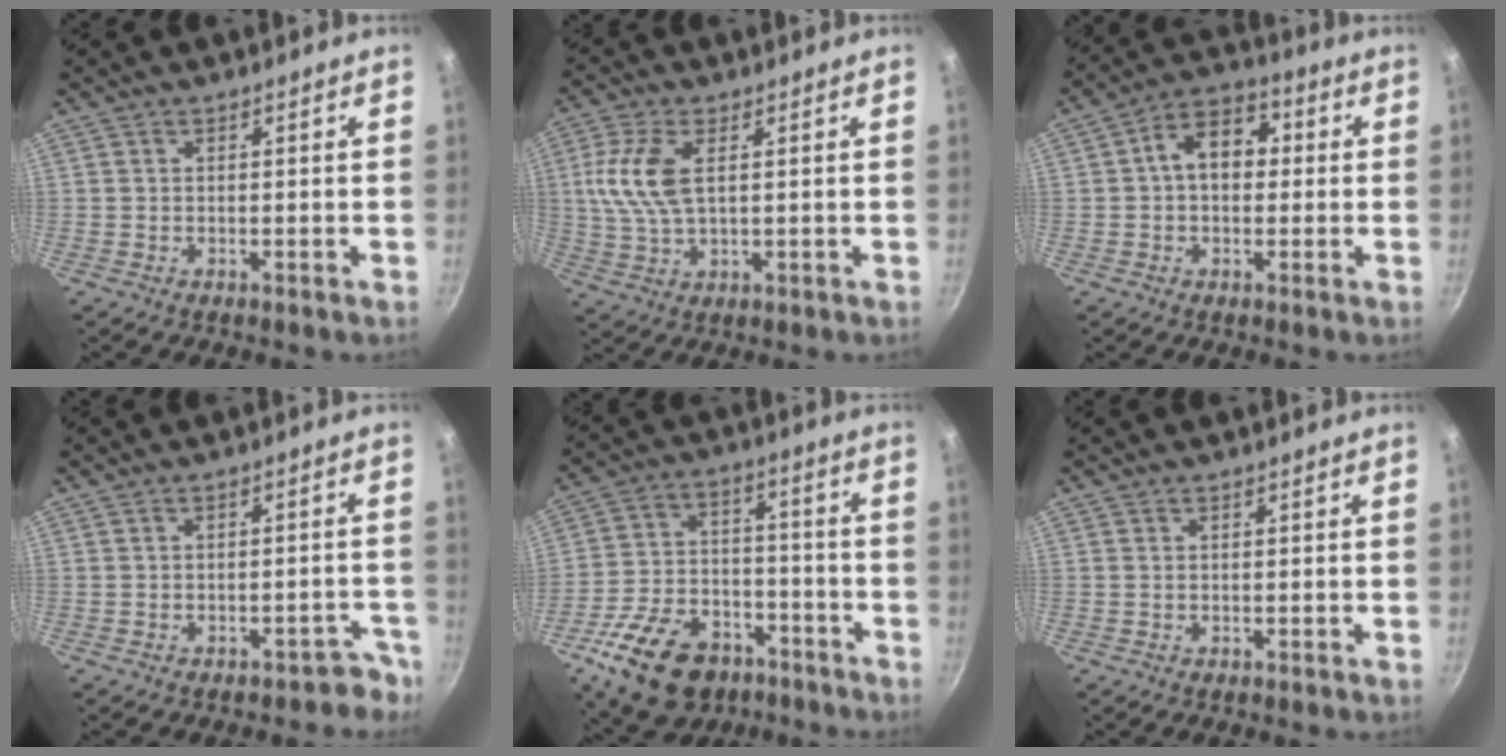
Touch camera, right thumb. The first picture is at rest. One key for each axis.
{"total": 9.5, "fx": 1.9, "fy": 4.7, "fz": 8.1, "tx": -0.168, "ty": 0.004, "tz": 0.036}
{"total": 9.8, "fx": 0.9, "fy": 6.9, "fz": 6.9, "tx": -0.069, "ty": 0.028, "tz": -0.001}
{"total": 4.2, "fx": -3.0, "fy": 2.5, "fz": 1.6, "tx": 0.021, "ty": 0.047, "tz": -0.017}
{"total": 19.1, "fx": -10.9, "fy": 11.8, "fz": 10.4, "tx": -0.161, "ty": 0.056, "tz": -0.174}
{"total": 0.0}